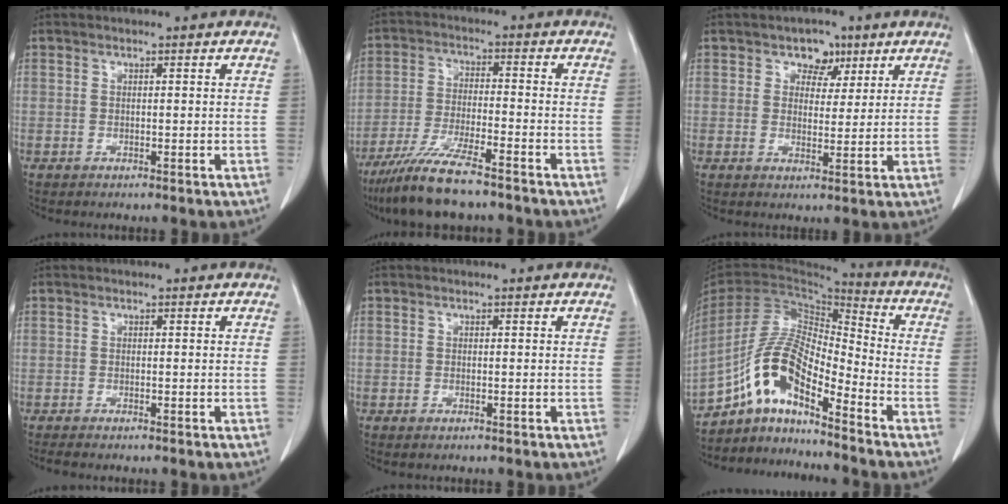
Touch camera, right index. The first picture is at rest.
{"total": 10.4, "force": [-8.2, 1.0, 6.4], "torque": [-0.123, -0.029, -0.147]}
{"total": 4.3, "force": [2.3, 3.2, 1.8], "torque": [-0.017, 0.006, 0.035]}
{"total": 2.2, "force": [-1.9, 0.0, 1.1], "torque": [-0.017, -0.005, -0.029]}
{"total": 0.6, "force": [-0.5, 0.2, 0.4], "torque": [-0.008, -0.001, -0.005]}
{"total": 12.7, "force": [-8.5, 3.0, 9.0], "torque": [-0.184, 0.025, -0.156]}